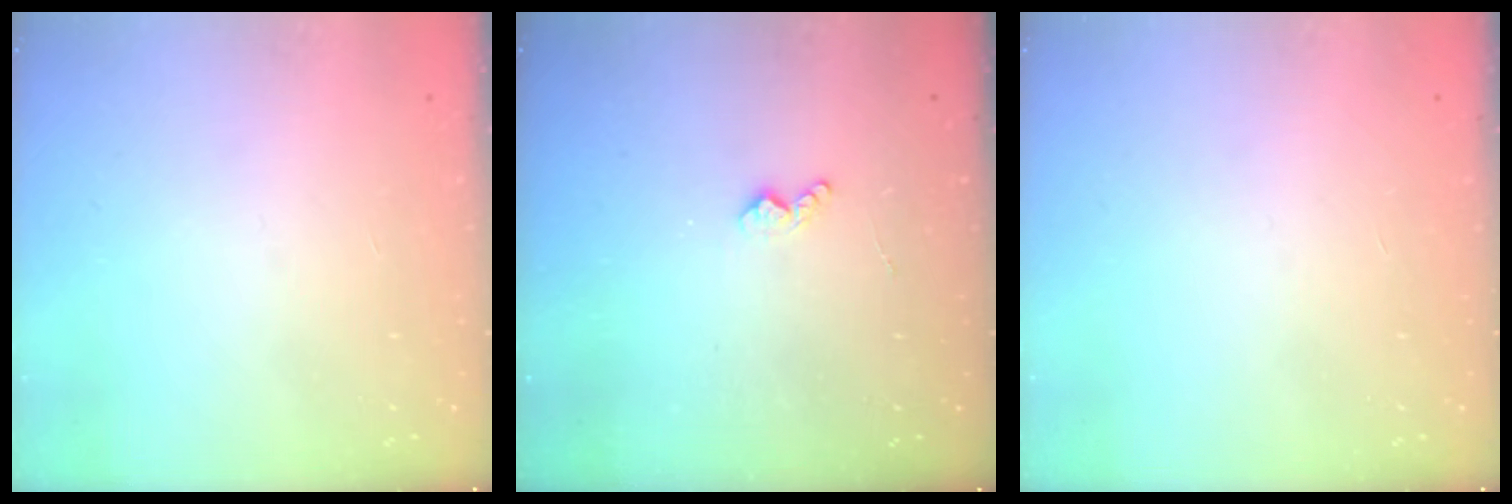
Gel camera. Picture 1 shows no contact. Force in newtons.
{"total": 4.2, "press": 4.2, "slide": 0.5}
{"total": 0.0}